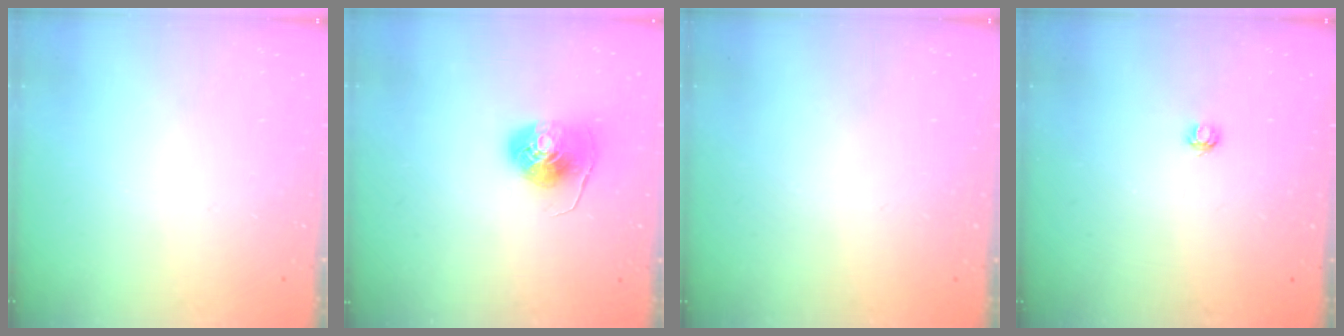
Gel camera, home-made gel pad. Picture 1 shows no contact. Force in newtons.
{"total": 8.1, "press": 8.1, "slide": 0.4}
{"total": 0.0}
{"total": 3.2, "press": 3.2, "slide": 0.3}